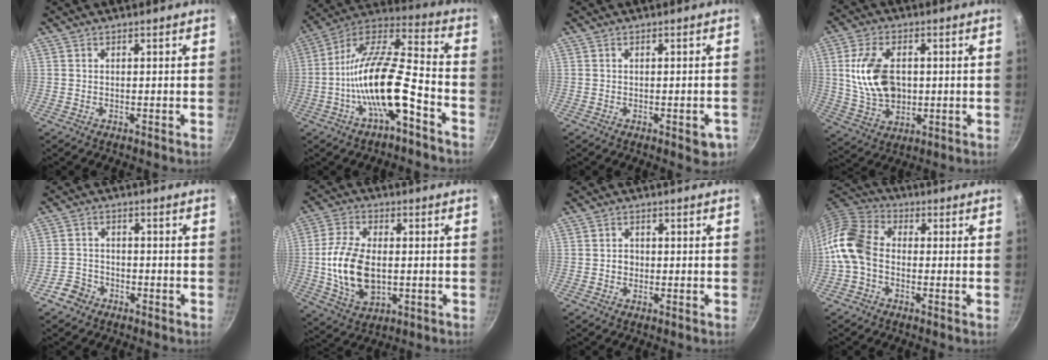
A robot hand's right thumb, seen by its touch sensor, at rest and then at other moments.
{"total": 17.9, "force": [-6.8, 5.8, 15.5], "torque": [-0.277, 0.050, -0.136]}
{"total": 3.8, "force": [-1.6, 1.6, 3.1], "torque": [-0.024, 0.002, -0.018]}
{"total": 13.3, "force": [1.3, 8.6, 10.1], "torque": [-0.174, -0.007, 0.031]}
{"total": 4.0, "force": [-2.6, 3.0, 0.7], "torque": [-0.006, 0.031, -0.047]}
{"total": 13.1, "force": [-0.8, 7.9, 10.4], "torque": [-0.193, 0.006, -0.012]}
{"total": 1.8, "force": [-0.3, 1.6, 0.8], "torque": [-0.005, 0.005, -0.007]}
{"total": 10.1, "force": [-2.0, 7.1, 6.8], "torque": [-0.122, 0.033, -0.063]}